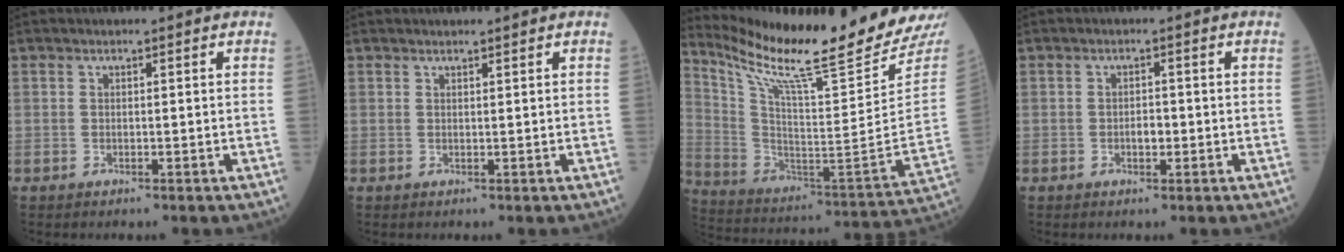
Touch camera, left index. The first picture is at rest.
{"total": 1.1, "force": [1.0, 0.0, 0.4], "torque": [-0.006, 0.006, 0.020]}
{"total": 24.2, "force": [21.5, -1.1, 10.9], "torque": [-0.202, -0.111, 0.331]}
{"total": 1.6, "force": [-0.5, 0.8, 1.3], "torque": [-0.021, 0.003, -0.006]}